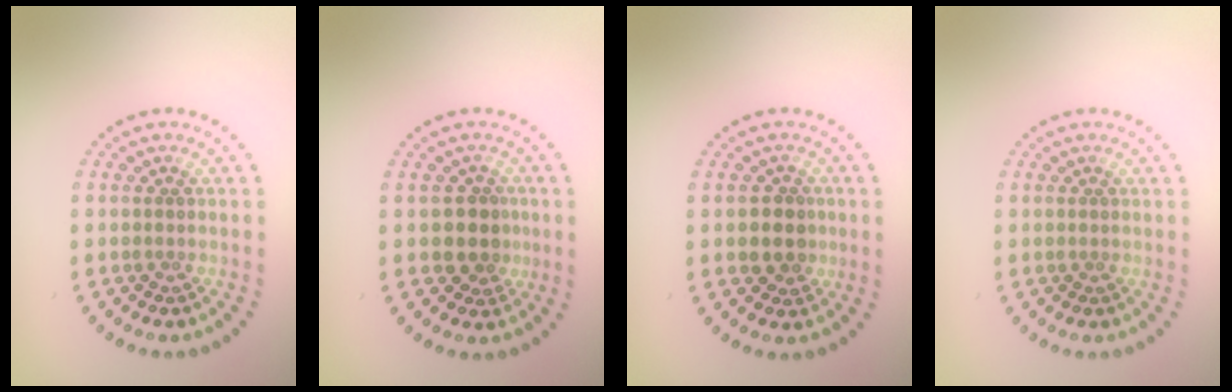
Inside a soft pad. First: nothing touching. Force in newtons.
{"total": 2.6, "press": 2.3, "slide": 1.2}
{"total": 2.6, "press": 2.3, "slide": 1.0}
{"total": 0.0}